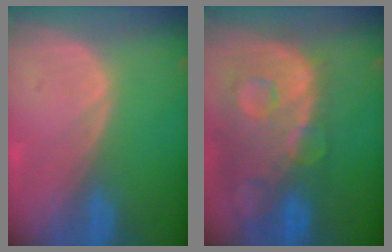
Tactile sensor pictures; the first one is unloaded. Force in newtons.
{"total": 13.6, "press": 11.1, "slide": 7.8}